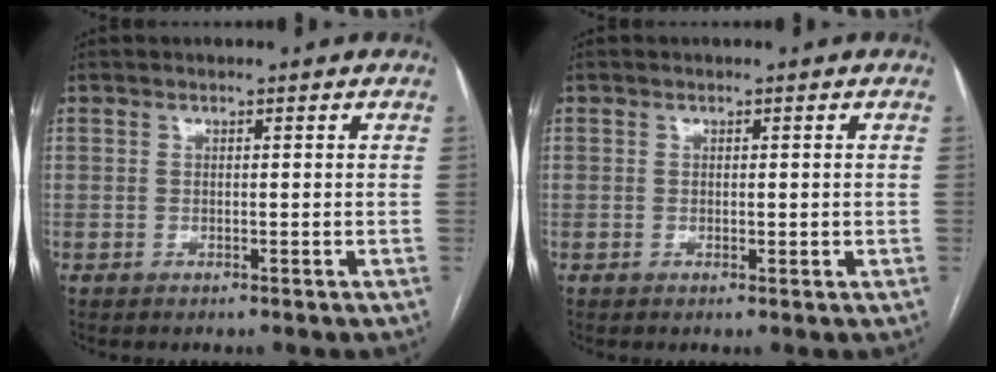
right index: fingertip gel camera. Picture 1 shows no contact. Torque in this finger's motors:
{"motor_torque": [-0.52, 0.89, -0.01, 0.02]}